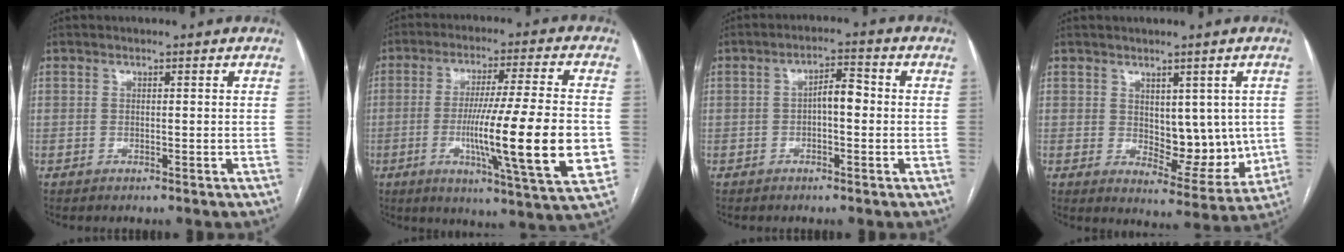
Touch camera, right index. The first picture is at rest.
{"total": 19.3, "force": [-3.5, 0.3, 19.0], "torque": [-0.273, -0.017, -0.052]}
{"total": 3.9, "force": [-0.3, 1.4, 3.6], "torque": [-0.057, 0.017, -0.007]}
{"total": 9.0, "force": [0.7, 5.1, 7.4], "torque": [-0.084, -0.005, 0.027]}